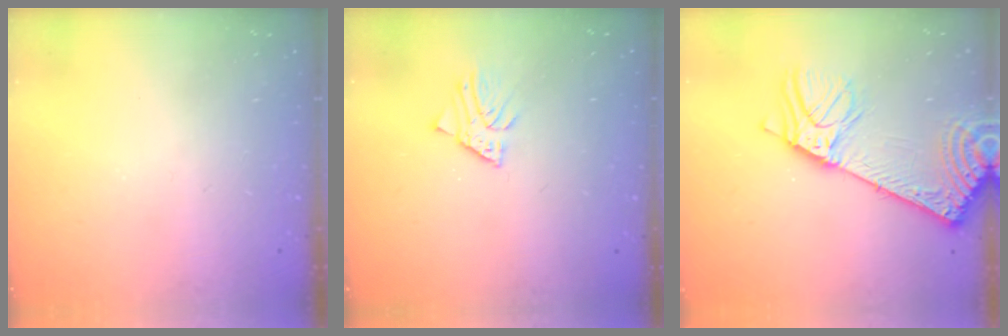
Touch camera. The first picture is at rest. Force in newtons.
{"total": 2.4, "press": 2.4, "slide": 0.1}
{"total": 14.2, "press": 13.8, "slide": 3.4}